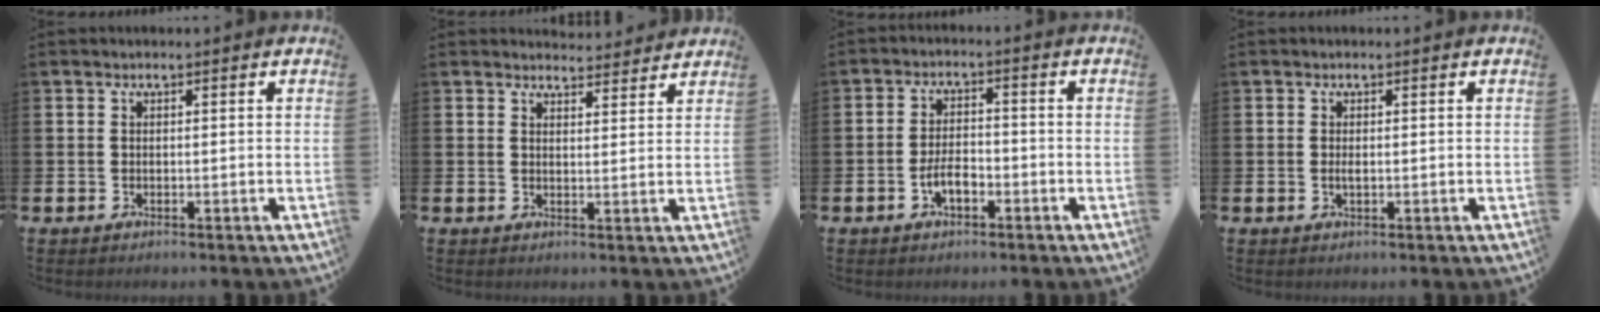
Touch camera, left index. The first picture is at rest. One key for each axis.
{"total": 3.5, "fx": 3.5, "fy": 0.5, "fz": -0.2, "tx": 0.003, "ty": -0.023, "tz": 0.063}
{"total": 3.4, "fx": -1.4, "fy": 1.6, "fz": 2.7, "tx": -0.047, "ty": 0.006, "tz": -0.027}
{"total": 0.8, "fx": 0.0, "fy": 0.3, "fz": 0.8, "tx": -0.014, "ty": 0.001, "tz": -0.002}